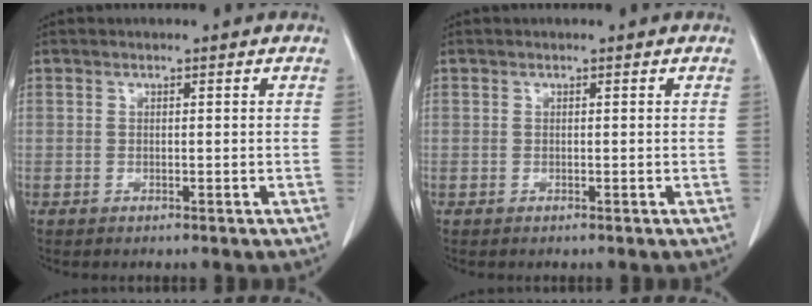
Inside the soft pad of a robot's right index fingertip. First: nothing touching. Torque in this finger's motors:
{"motor_torque": [0.00, 0.00, 0.00, 0.00]}